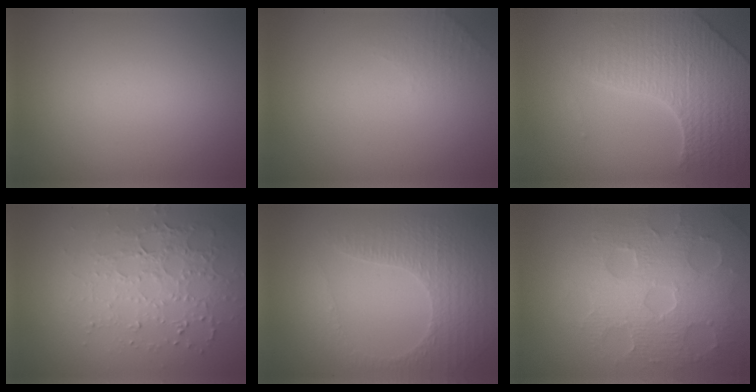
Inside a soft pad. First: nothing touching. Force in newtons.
{"total": 1.3, "press": 1.2, "slide": 0.3}
{"total": 6.4, "press": 5.2, "slide": 3.7}
{"total": 3.5, "press": 3.3, "slide": 1.2}
{"total": 4.6, "press": 3.3, "slide": 3.2}
{"total": 8.3, "press": 5.9, "slide": 5.9}